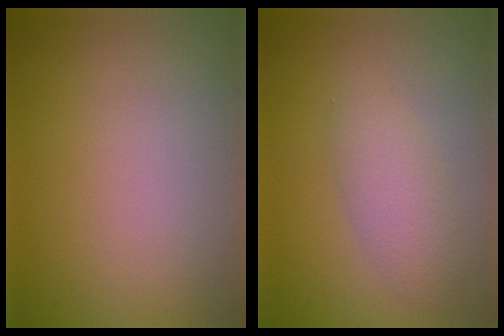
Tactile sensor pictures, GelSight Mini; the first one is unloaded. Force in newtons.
{"total": 2.7, "press": 2.7, "slide": 0.1}